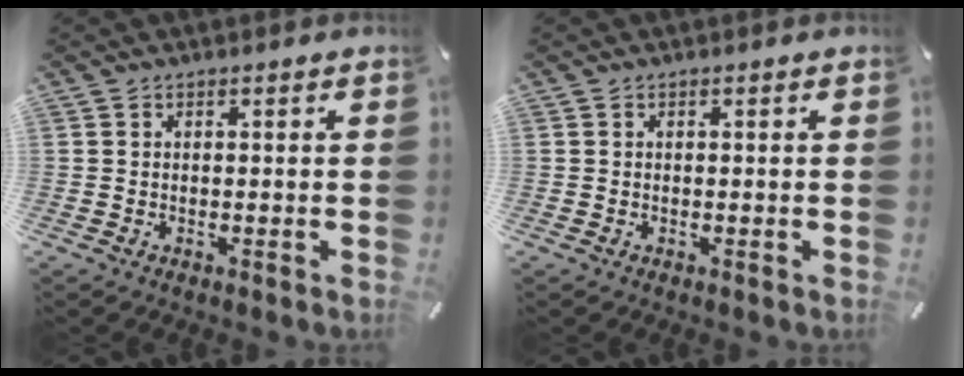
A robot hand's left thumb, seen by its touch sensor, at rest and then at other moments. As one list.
[{"total": 0.0}]